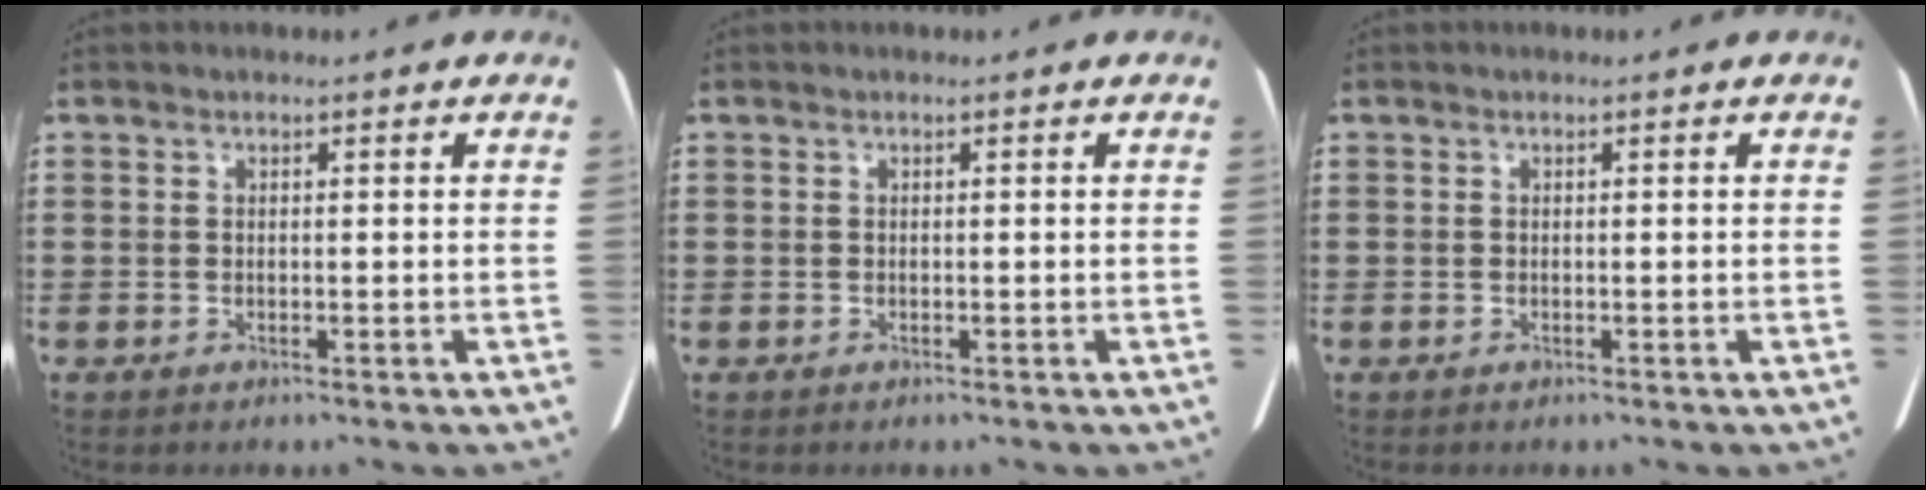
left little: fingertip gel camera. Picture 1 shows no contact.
{"total": 0.0}
{"total": 0.0}